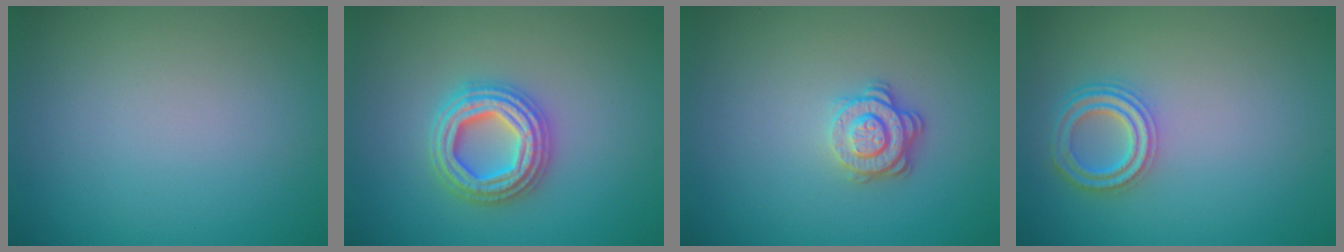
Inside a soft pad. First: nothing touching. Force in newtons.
{"total": 4.7, "press": 4.6, "slide": 0.8}
{"total": 3.0, "press": 2.6, "slide": 1.5}
{"total": 3.5, "press": 2.9, "slide": 2.0}